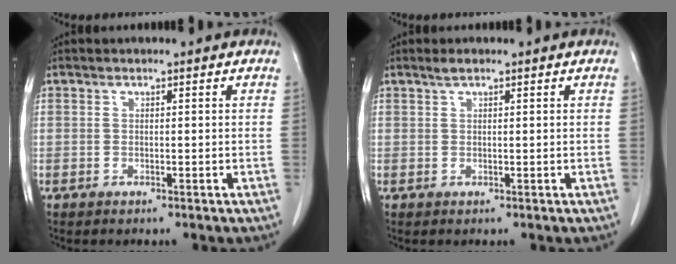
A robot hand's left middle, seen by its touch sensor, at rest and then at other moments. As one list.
[{"total": 1.0, "force": [0.8, 0.2, 0.7], "torque": [-0.015, 0.007, 0.016]}]